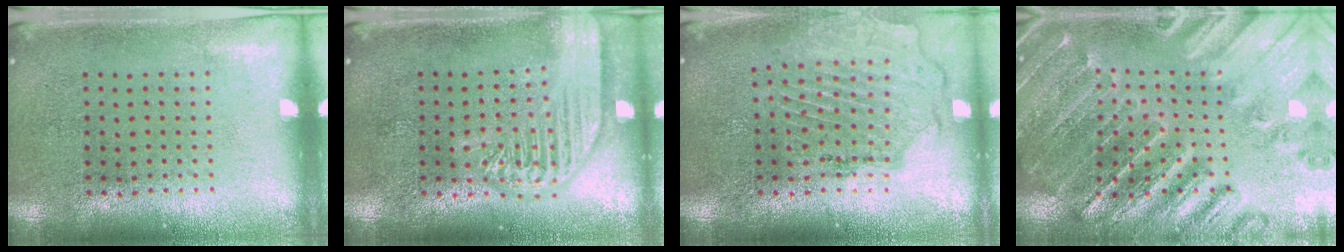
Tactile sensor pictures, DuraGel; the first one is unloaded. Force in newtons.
{"total": 2.8, "press": 2.8, "slide": 0.3}
{"total": 1.6, "press": 1.5, "slide": 0.3}
{"total": 2.8, "press": 2.8, "slide": 0.4}